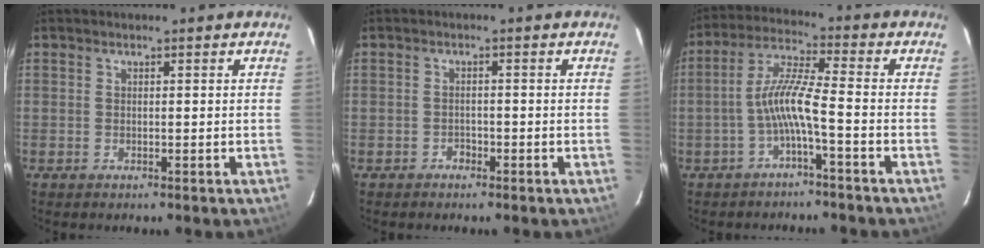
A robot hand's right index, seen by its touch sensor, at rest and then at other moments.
{"total": 1.3, "force": [-1.0, 0.8, 0.2], "torque": [-0.003, 0.004, -0.015]}
{"total": 6.9, "force": [-2.8, 0.0, 6.4], "torque": [-0.146, 0.015, -0.053]}